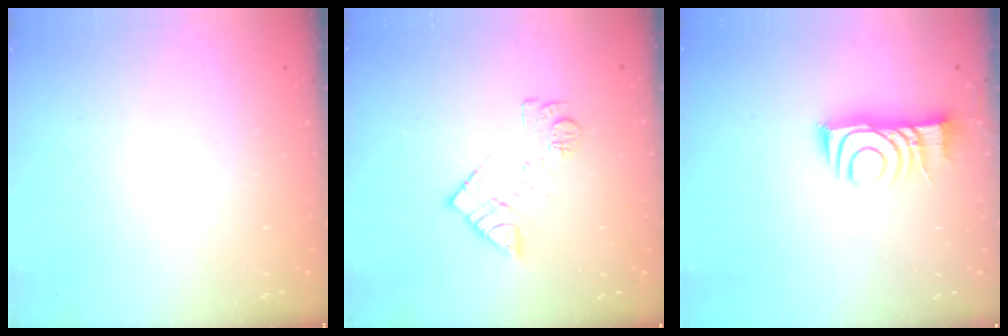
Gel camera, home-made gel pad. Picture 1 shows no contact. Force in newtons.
{"total": 11.3, "press": 11.3, "slide": 0.4}
{"total": 10.6, "press": 10.6, "slide": 1.0}